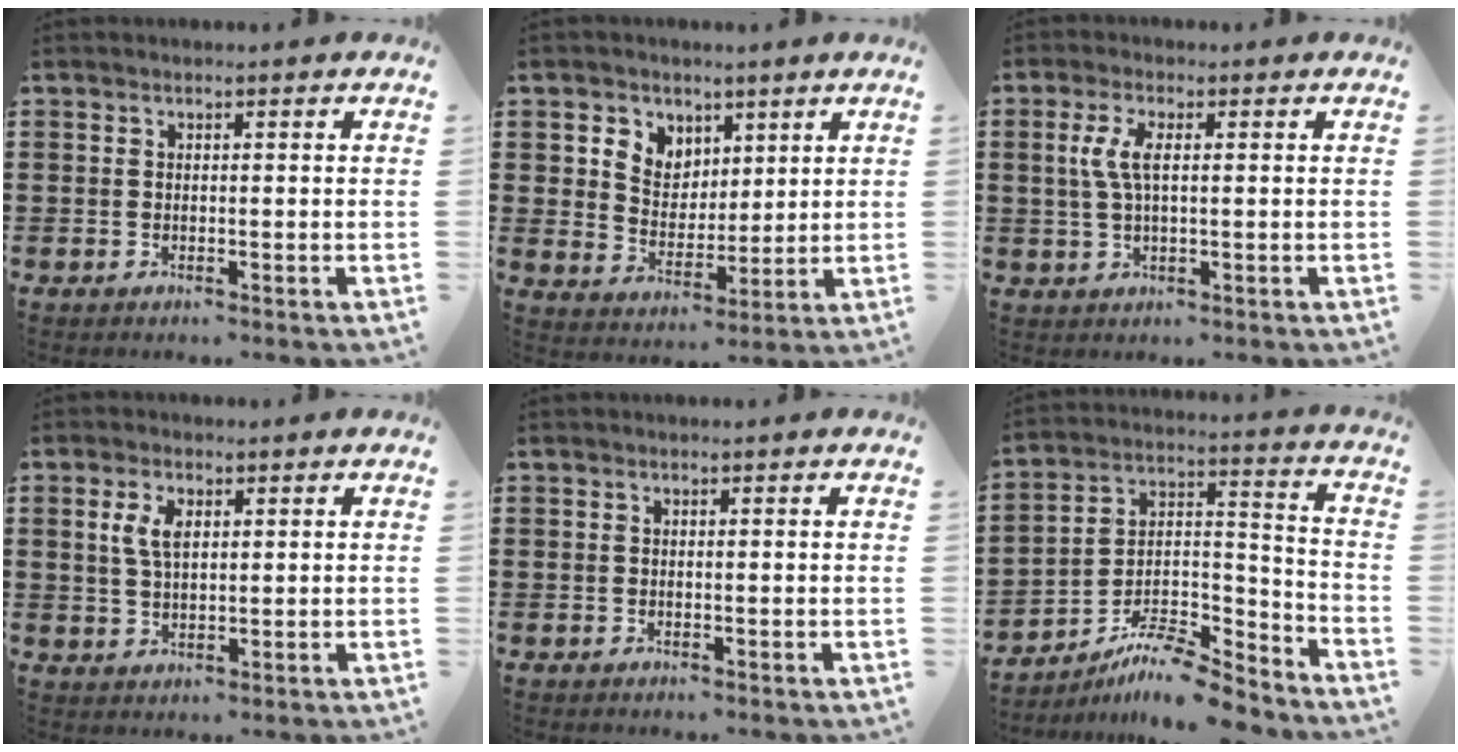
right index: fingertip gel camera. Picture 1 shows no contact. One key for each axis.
{"total": 5.1, "fx": 2.9, "fy": 4.2, "fz": 0.2, "tx": -0.032, "ty": 0.005, "tz": 0.052}
{"total": 4.5, "fx": 0.7, "fy": 1.7, "fz": 4.1, "tx": -0.104, "ty": 0.000, "tz": 0.003}
{"total": 4.2, "fx": 1.3, "fy": 2.2, "fz": 3.4, "tx": -0.073, "ty": 0.009, "tz": 0.022}
{"total": 0.0}
{"total": 9.3, "fx": -8.3, "fy": 1.9, "fz": 3.7, "tx": -0.058, "ty": 0.021, "tz": -0.162}